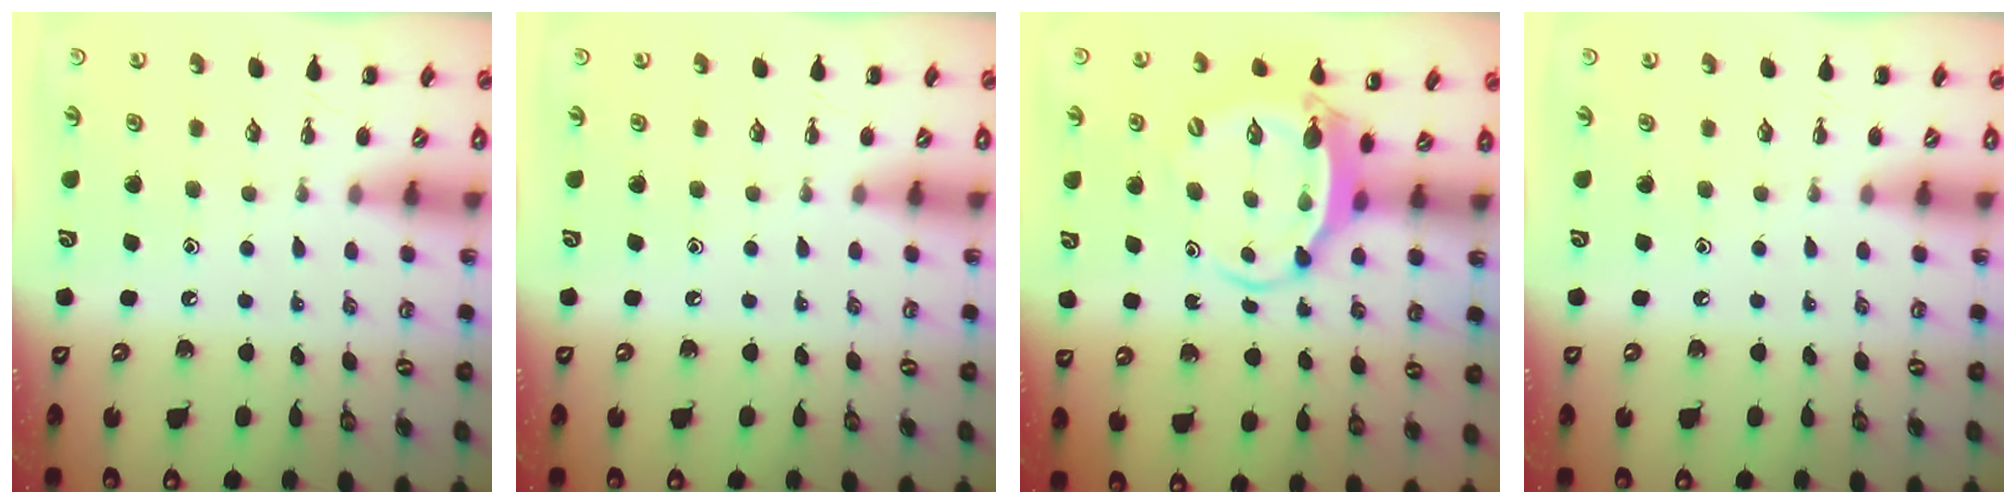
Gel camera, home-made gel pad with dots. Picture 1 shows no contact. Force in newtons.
{"total": 0.0}
{"total": 5.5, "press": 5.4, "slide": 1.0}
{"total": 0.0}